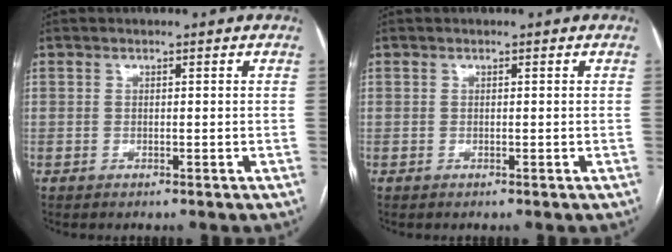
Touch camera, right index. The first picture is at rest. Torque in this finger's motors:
{"motor_torque": [-0.11, 0.11, 0.00, 0.00]}